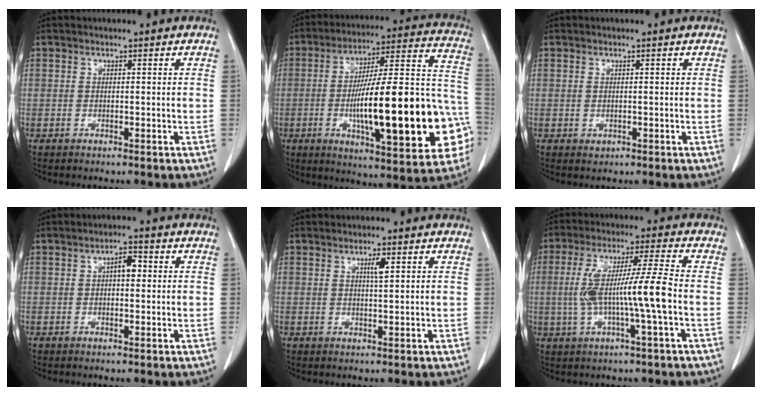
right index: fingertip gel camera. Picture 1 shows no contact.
{"total": 27.8, "force": [-6.3, 5.2, 26.6], "torque": [-0.339, 0.016, -0.084]}
{"total": 0.6, "force": [0.0, 0.6, 0.3], "torque": [-0.001, 0.001, 0.003]}
{"total": 2.8, "force": [0.5, 1.3, 2.5], "torque": [-0.037, 0.010, 0.005]}
{"total": 2.0, "force": [0.9, 0.2, 1.8], "torque": [-0.032, -0.002, 0.015]}
{"total": 10.6, "force": [-1.2, -0.5, 10.5], "torque": [-0.209, 0.011, -0.022]}